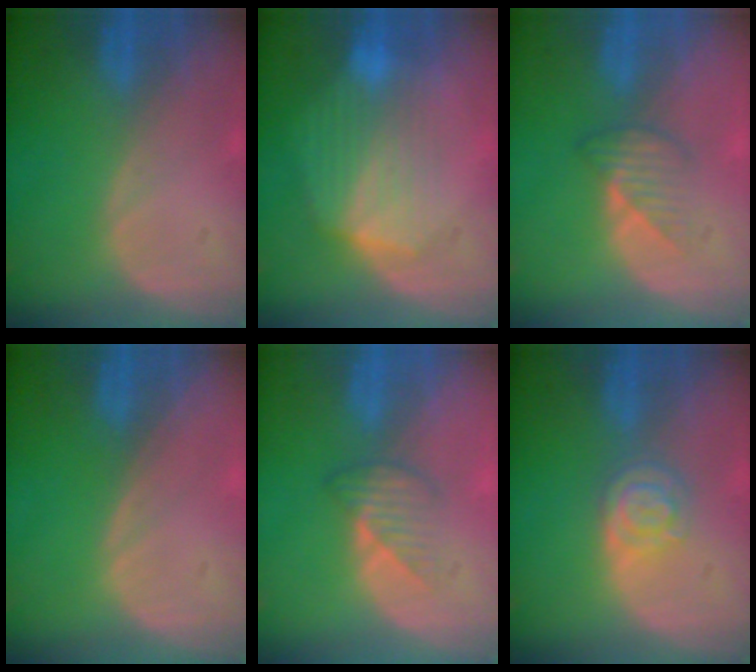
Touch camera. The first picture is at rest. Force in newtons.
{"total": 7.3, "press": 6.9, "slide": 2.3}
{"total": 3.5, "press": 3.2, "slide": 1.4}
{"total": 0.0}
{"total": 3.5, "press": 3.2, "slide": 1.4}
{"total": 4.5, "press": 4.1, "slide": 1.8}